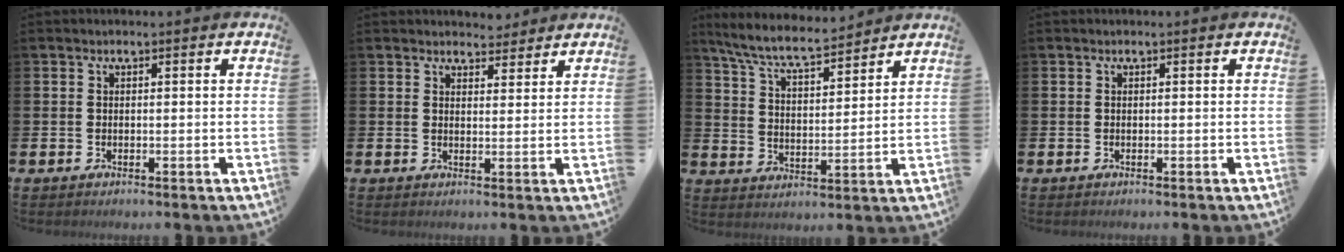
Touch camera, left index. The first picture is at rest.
{"total": 4.0, "force": [3.8, 1.1, -0.2], "torque": [0.003, -0.020, 0.070]}
{"total": 7.6, "force": [7.0, 0.8, 2.7], "torque": [-0.083, -0.037, 0.124]}
{"total": 0.0}